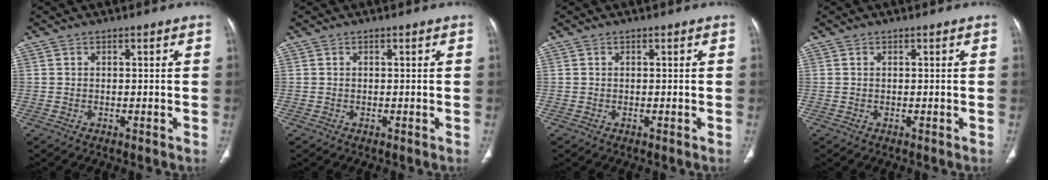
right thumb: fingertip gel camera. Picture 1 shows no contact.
{"total": 0.0}
{"total": 0.0}
{"total": 0.0}